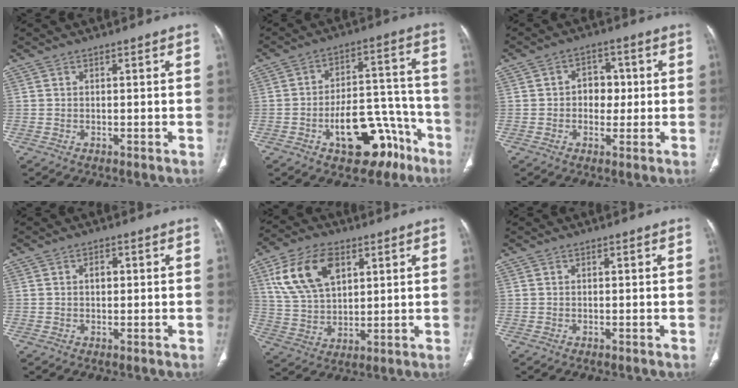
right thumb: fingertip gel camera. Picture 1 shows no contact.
{"total": 17.3, "force": [-8.8, 9.2, 11.8], "torque": [-0.122, 0.080, -0.118]}
{"total": 5.7, "force": [0.2, 4.5, 3.5], "torque": [-0.014, 0.009, -0.002]}
{"total": 1.9, "force": [0.3, 1.3, 1.3], "torque": [-0.018, 0.005, 0.005]}
{"total": 14.2, "force": [5.8, 8.5, 9.8], "torque": [-0.168, -0.011, 0.116]}
{"total": 0.0}